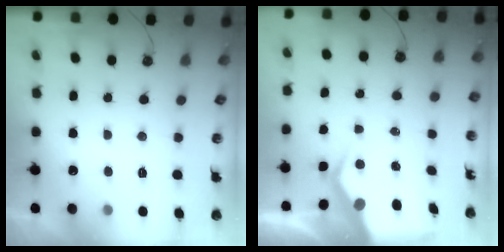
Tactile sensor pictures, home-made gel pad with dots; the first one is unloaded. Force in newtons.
{"total": 7.4, "press": 7.3, "slide": 0.8}